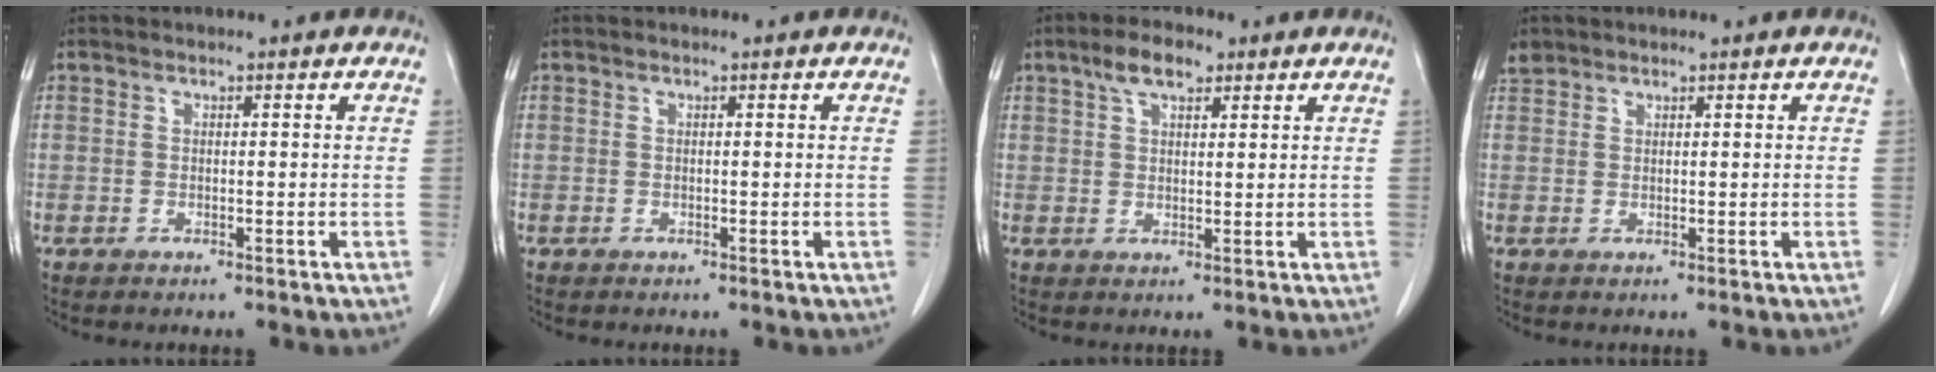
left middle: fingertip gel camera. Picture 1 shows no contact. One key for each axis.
{"total": 0.0}
{"total": 4.9, "fx": 3.0, "fy": 1.9, "fz": 3.3, "tx": -0.067, "ty": 0.014, "tz": 0.056}
{"total": 1.6, "fx": 1.4, "fy": 0.7, "fz": -0.1, "tx": -0.001, "ty": 0.010, "tz": 0.027}